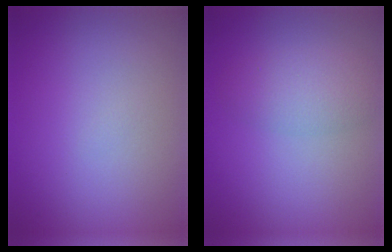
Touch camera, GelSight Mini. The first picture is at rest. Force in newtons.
{"total": 2.9, "press": 2.9, "slide": 0.2}